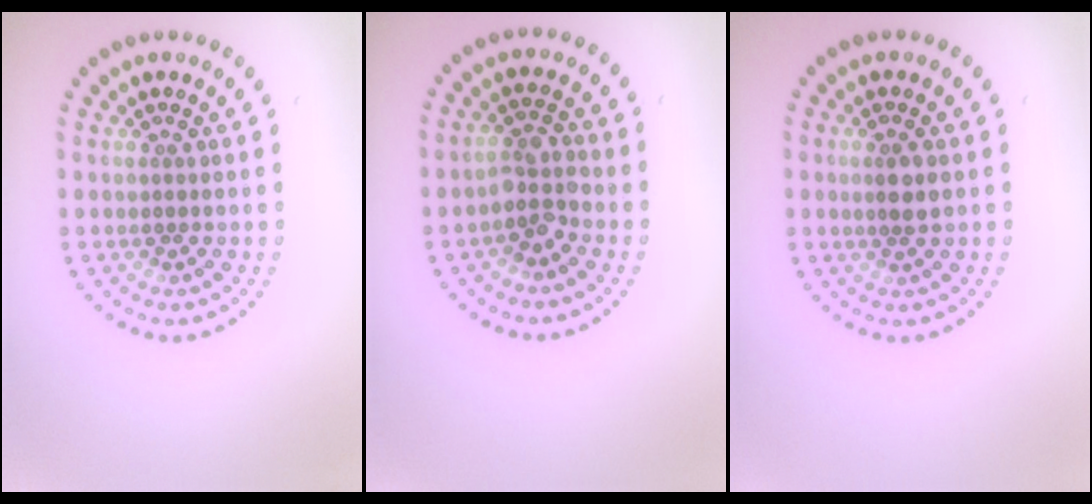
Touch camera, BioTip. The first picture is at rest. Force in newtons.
{"total": 2.5, "press": 2.2, "slide": 1.2}
{"total": 1.9, "press": 1.7, "slide": 0.9}